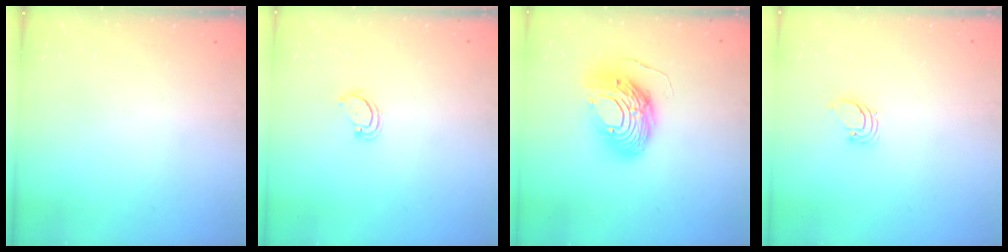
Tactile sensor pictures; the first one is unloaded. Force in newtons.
{"total": 2.6, "press": 2.6, "slide": 0.3}
{"total": 14.7, "press": 14.6, "slide": 1.4}
{"total": 1.7, "press": 1.7, "slide": 0.1}